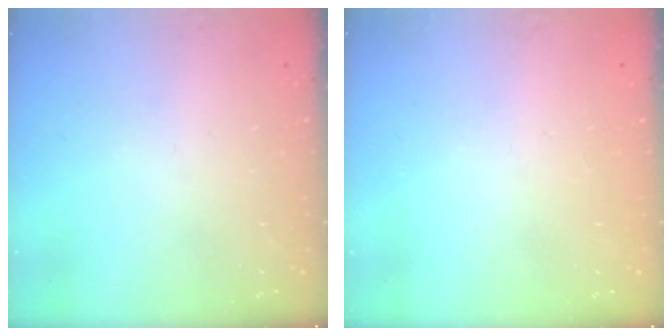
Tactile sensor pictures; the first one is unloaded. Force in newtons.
{"total": 0.0}